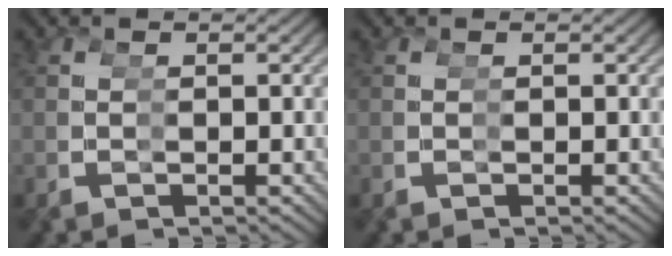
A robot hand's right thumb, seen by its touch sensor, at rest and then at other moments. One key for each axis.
{"total": 0.0}